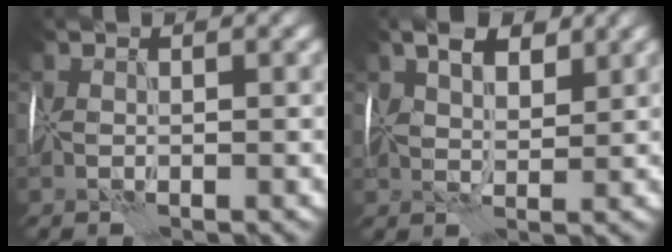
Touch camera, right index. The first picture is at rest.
{"total": 3.9, "force": [2.2, 2.0, 2.5], "torque": [-0.036, -0.003, 0.033]}